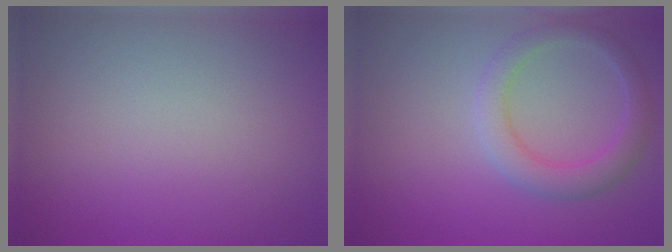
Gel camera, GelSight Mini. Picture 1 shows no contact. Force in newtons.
{"total": 3.2, "press": 3.2, "slide": 0.2}